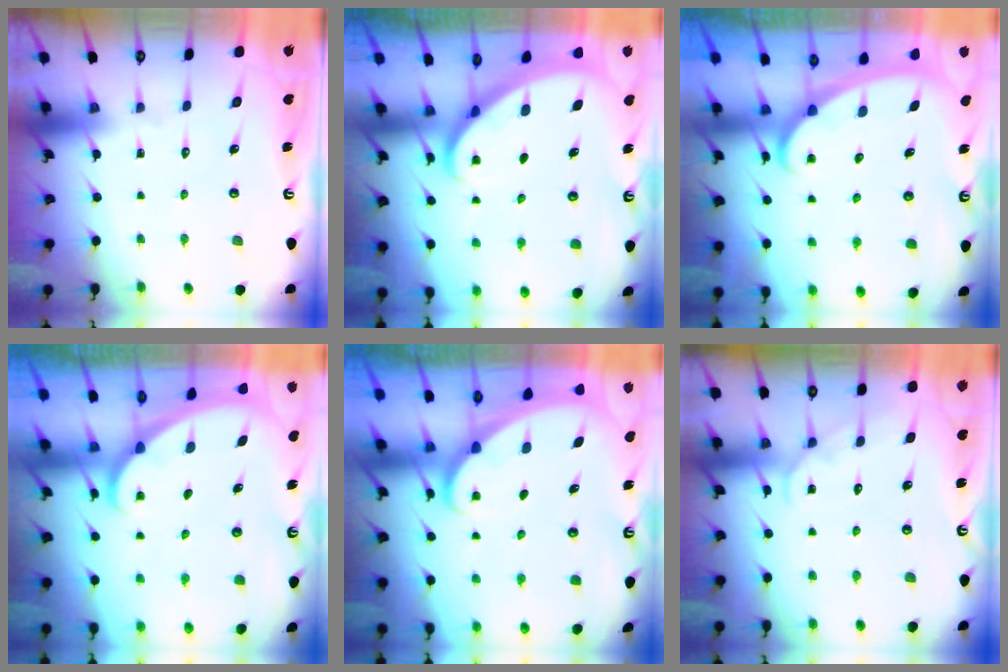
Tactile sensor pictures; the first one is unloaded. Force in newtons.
{"total": 2.6, "press": 2.6, "slide": 0.2}
{"total": 2.5, "press": 2.5, "slide": 0.3}
{"total": 1.6, "press": 1.6, "slide": 0.1}
{"total": 1.5, "press": 1.5, "slide": 0.1}
{"total": 4.6, "press": 4.6, "slide": 0.5}